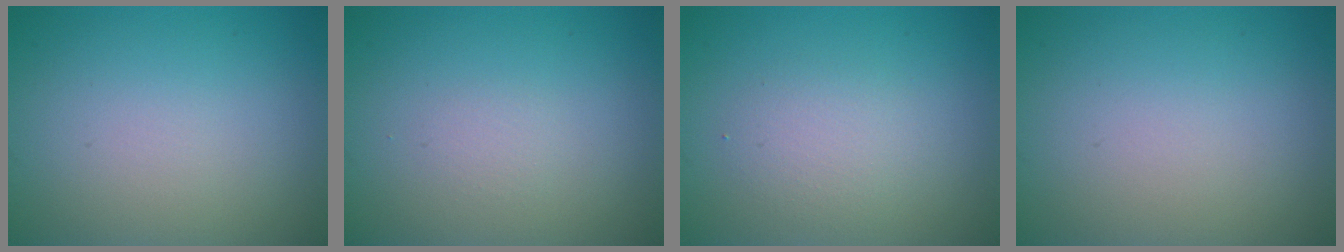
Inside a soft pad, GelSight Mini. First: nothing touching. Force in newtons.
{"total": 0.0}
{"total": 2.1, "press": 2.1, "slide": 0.1}
{"total": 0.0}